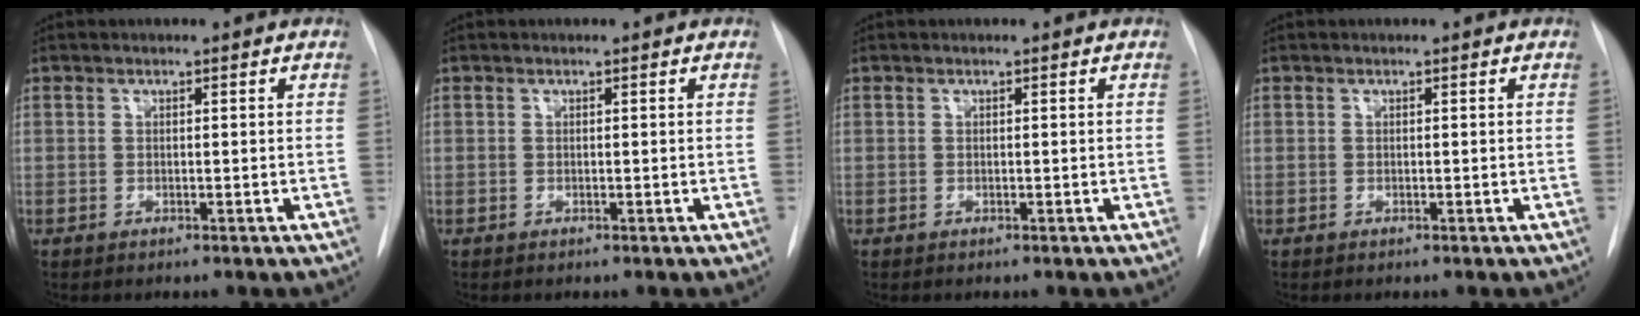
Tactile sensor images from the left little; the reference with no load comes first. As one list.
[{"total": 0.0}, {"total": 0.0}, {"total": 0.0}]